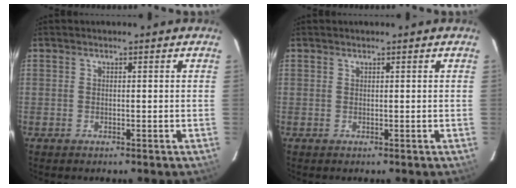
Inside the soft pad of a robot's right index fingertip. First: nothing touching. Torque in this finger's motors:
{"motor_torque": [0.13, 0.03, 0.03, 0.01]}